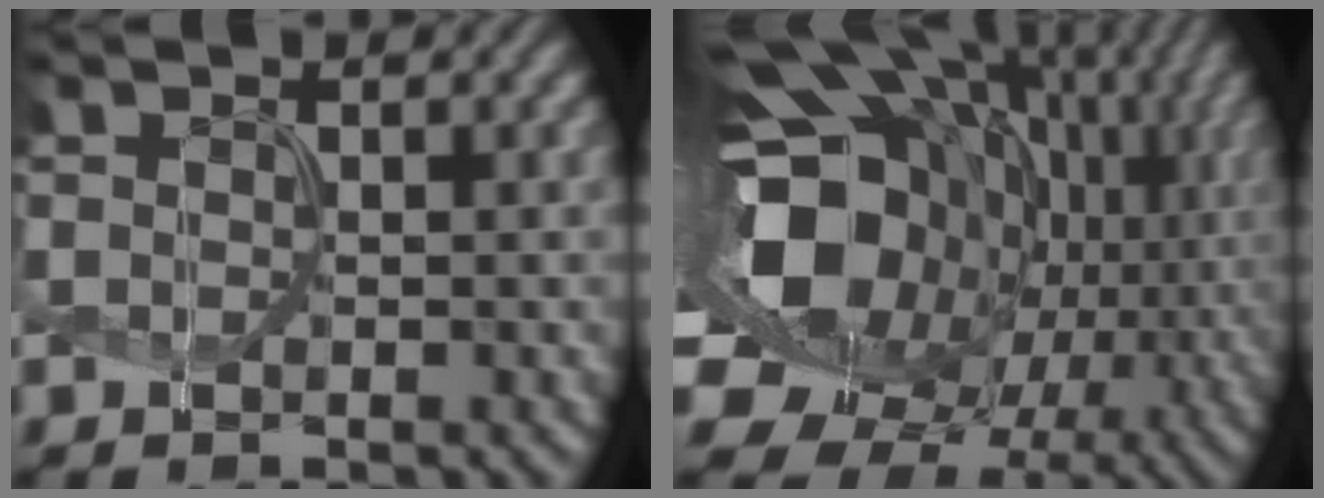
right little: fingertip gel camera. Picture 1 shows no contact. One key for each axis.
{"total": 18.1, "fx": 0.9, "fy": 13.7, "fz": 11.7, "tx": -0.201, "ty": -0.015, "tz": 0.039}